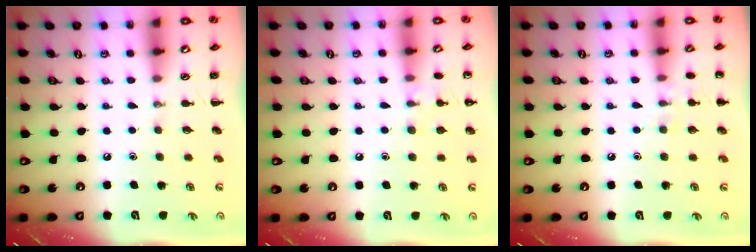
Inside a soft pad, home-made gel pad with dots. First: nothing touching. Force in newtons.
{"total": 6.2, "press": 5.9, "slide": 1.9}
{"total": 7.0, "press": 6.7, "slide": 2.0}